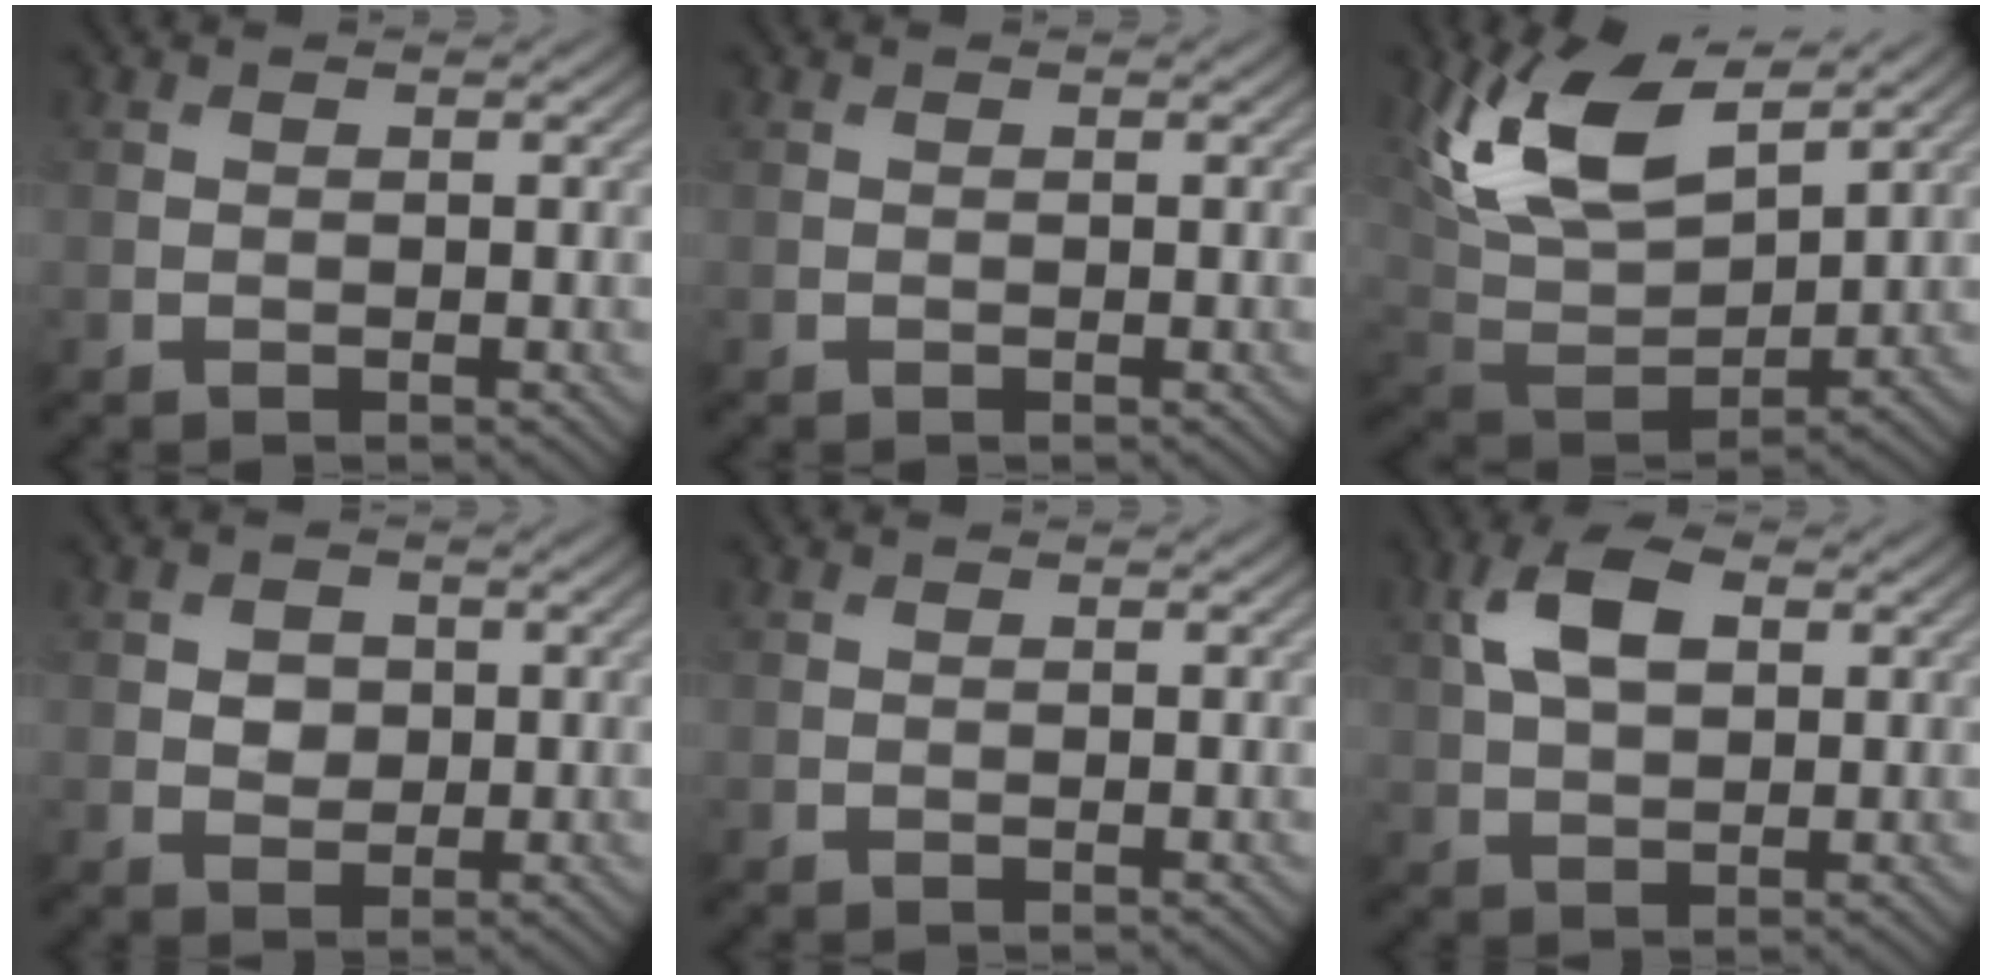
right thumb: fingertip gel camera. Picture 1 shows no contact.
{"total": 0.0}
{"total": 14.0, "force": [7.4, 6.3, 10.0], "torque": [-0.233, 0.012, 0.142]}
{"total": 2.3, "force": [0.3, 2.0, 1.1], "torque": [-0.026, -0.003, 0.000]}
{"total": 0.0}
{"total": 6.5, "force": [1.9, 3.6, 5.0], "torque": [-0.111, 0.010, 0.030]}